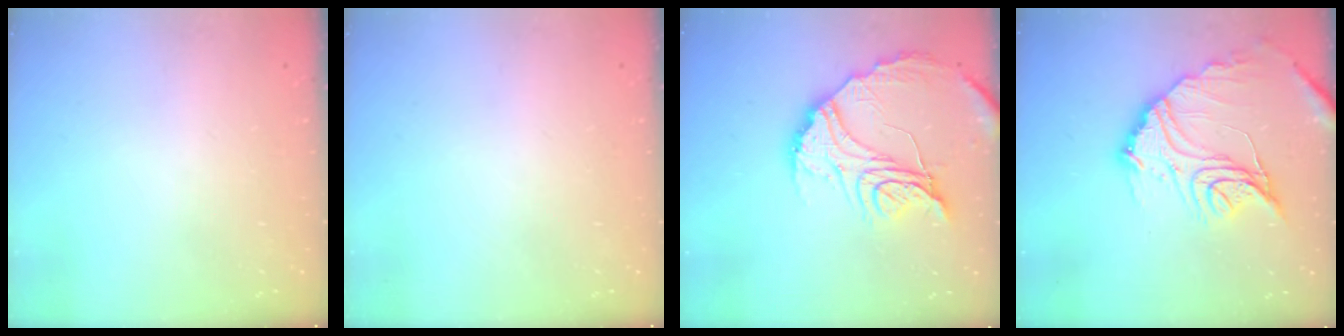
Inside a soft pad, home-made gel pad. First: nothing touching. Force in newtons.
{"total": 0.0}
{"total": 18.0, "press": 18.0, "slide": 1.5}
{"total": 19.4, "press": 19.3, "slide": 1.8}